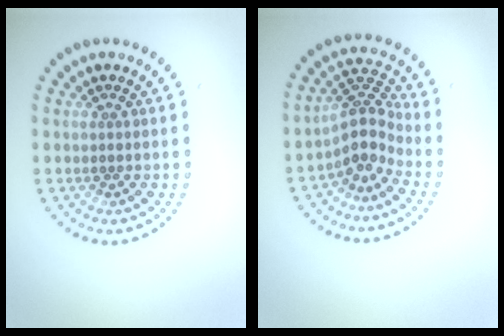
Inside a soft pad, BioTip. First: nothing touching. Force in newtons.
{"total": 3.6, "press": 2.7, "slide": 2.4}